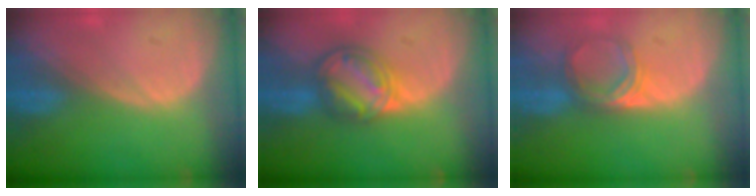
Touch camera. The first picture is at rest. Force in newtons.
{"total": 7.8, "press": 6.7, "slide": 3.8}
{"total": 5.1, "press": 4.5, "slide": 2.3}